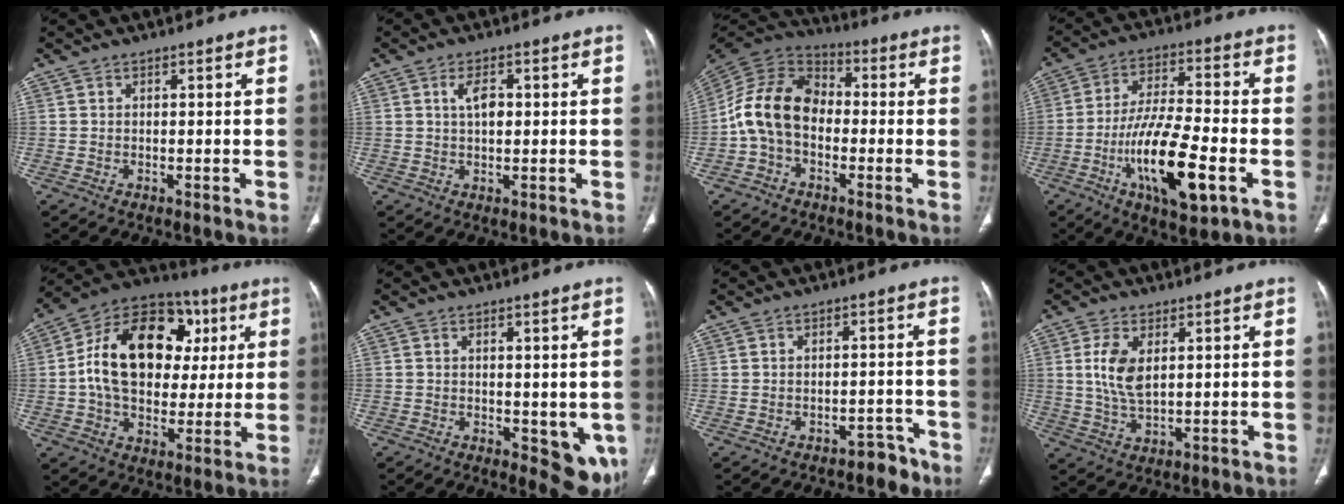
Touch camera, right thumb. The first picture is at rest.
{"total": 3.8, "force": [0.8, 1.9, 3.2], "torque": [-0.057, 0.000, 0.014]}
{"total": 13.5, "force": [-1.9, 9.6, 9.2], "torque": [-0.165, 0.040, -0.049]}
{"total": 16.6, "force": [-5.7, 5.3, 14.6], "torque": [-0.259, 0.016, -0.092]}
{"total": 23.4, "force": [4.1, 16.2, 16.3], "torque": [-0.241, 0.022, 0.064]}
{"total": 7.5, "force": [-1.3, 3.6, 6.4], "torque": [-0.045, -0.012, -0.009]}
{"total": 4.0, "force": [-3.1, 2.3, 1.0], "torque": [0.001, 0.034, -0.038]}
{"total": 7.2, "force": [1.8, 3.6, 5.9], "torque": [-0.123, -0.008, 0.041]}